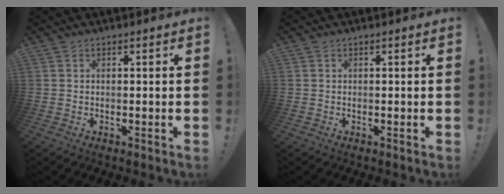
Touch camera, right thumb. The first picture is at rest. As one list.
[{"total": 0.0}]